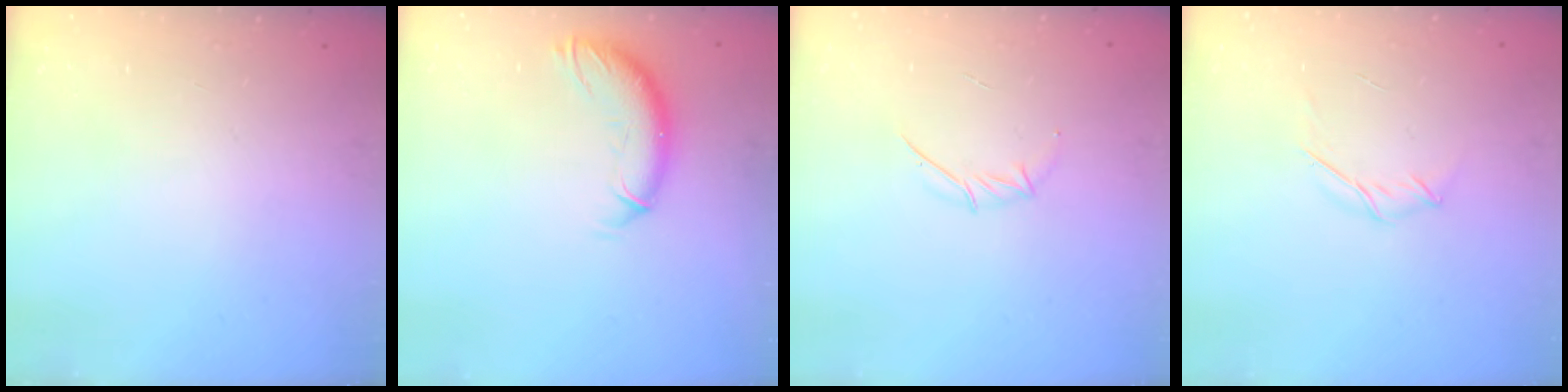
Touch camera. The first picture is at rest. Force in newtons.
{"total": 10.7, "press": 10.6, "slide": 1.0}
{"total": 3.9, "press": 3.8, "slide": 0.8}
{"total": 3.8, "press": 3.7, "slide": 0.9}